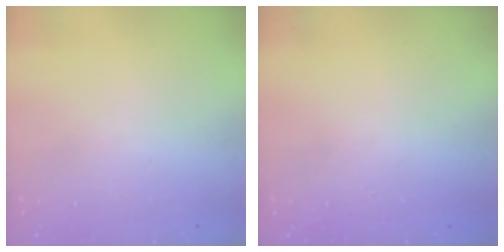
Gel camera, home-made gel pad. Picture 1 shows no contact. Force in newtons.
{"total": 0.0}